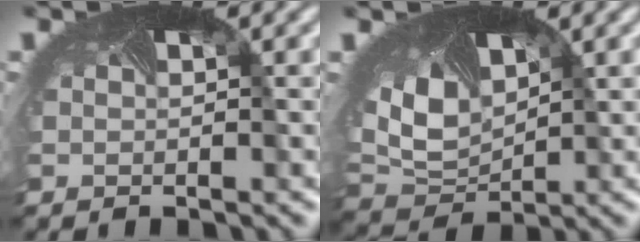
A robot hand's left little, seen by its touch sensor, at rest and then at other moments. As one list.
[{"total": 4.9, "force": [1.5, 3.5, 3.0], "torque": [-0.089, -0.020, 0.037]}]